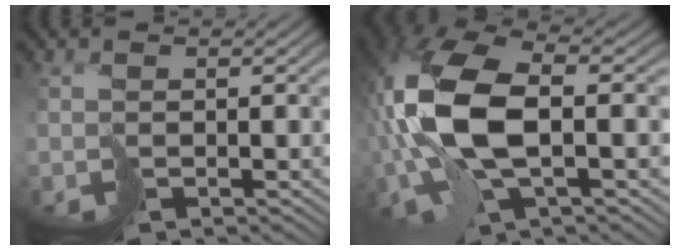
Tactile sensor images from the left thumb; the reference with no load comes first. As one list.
[{"total": 13.7, "force": [0.3, 6.3, 12.2], "torque": [-0.301, 0.003, 0.006]}]